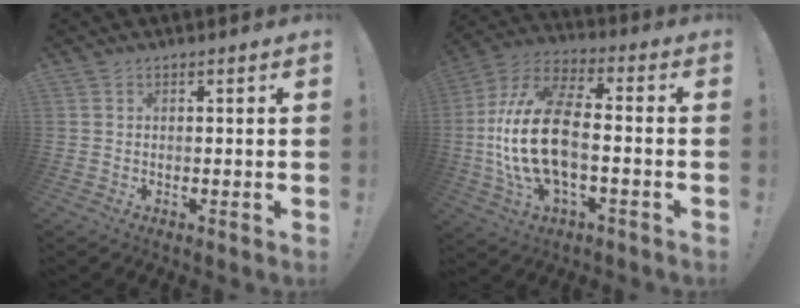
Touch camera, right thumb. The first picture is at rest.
{"total": 19.8, "force": [-2.1, 10.2, 16.8], "torque": [-0.341, 0.012, -0.035]}